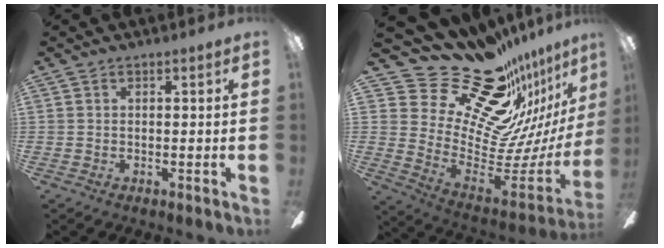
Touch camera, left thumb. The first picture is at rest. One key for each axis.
{"total": 24.6, "fx": 20.2, "fy": 10.2, "fz": 9.6, "tx": -0.126, "ty": -0.189, "tz": 0.383}